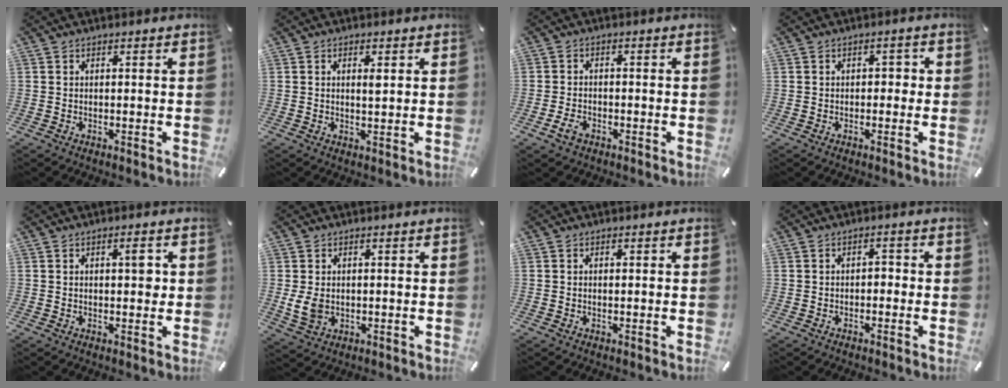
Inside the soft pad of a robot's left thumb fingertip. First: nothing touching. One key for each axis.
{"total": 2.0, "fx": 0.6, "fy": 0.7, "fz": 1.8, "tx": -0.030, "ty": -0.001, "tz": 0.008}
{"total": 3.5, "fx": -1.8, "fy": 2.3, "fz": 1.9, "tx": -0.045, "ty": 0.004, "tz": -0.036}
{"total": 1.6, "fx": -0.8, "fy": 1.1, "fz": 0.8, "tx": -0.017, "ty": 0.009, "tz": -0.020}
{"total": 3.4, "fx": 0.8, "fy": 1.6, "fz": 3.0, "tx": -0.036, "ty": -0.001, "tz": 0.005}
{"total": 5.4, "fx": 0.1, "fy": 4.3, "fz": 3.2, "tx": -0.068, "ty": -0.003, "tz": 0.003}
{"total": 0.6, "fx": 0.1, "fy": 0.4, "fz": 0.5, "tx": -0.009, "ty": 0.001, "tz": 0.000}
{"total": 1.8, "fx": -1.1, "fy": 1.0, "fz": 0.9, "tx": -0.020, "ty": 0.010, "tz": -0.026}